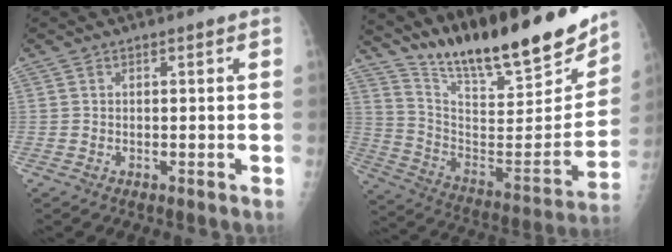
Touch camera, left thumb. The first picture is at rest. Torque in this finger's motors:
{"motor_torque": [0.87, 0.81, 1.41, -1.36, 0.11]}